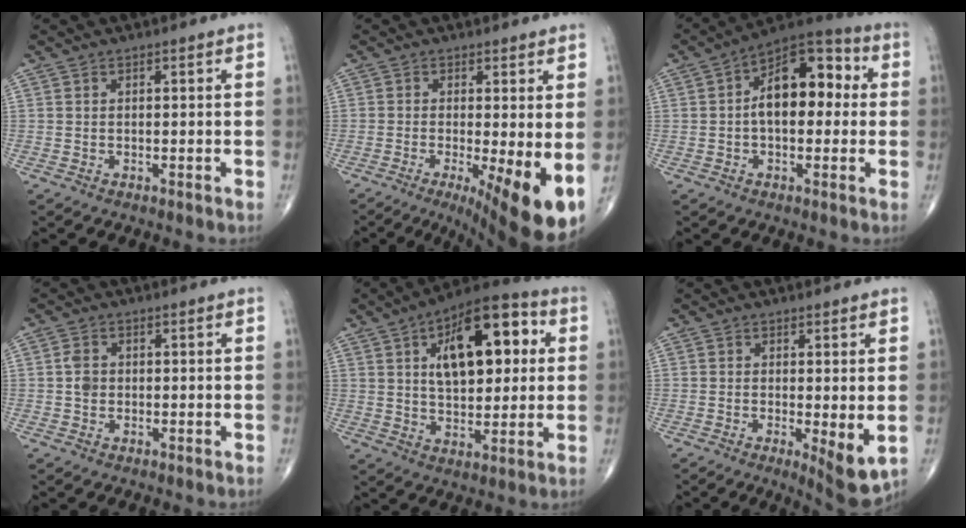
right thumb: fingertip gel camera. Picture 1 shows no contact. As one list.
[{"total": 12.5, "force": [-3.0, 3.2, 11.8], "torque": [-0.160, -0.020, -0.035]}, {"total": 14.1, "force": [1.3, 8.0, 11.5], "torque": [-0.147, 0.036, 0.006]}, {"total": 2.6, "force": [0.0, 2.1, 1.5], "torque": [-0.024, 0.003, -0.003]}, {"total": 19.2, "force": [5.2, 9.6, 15.8], "torque": [-0.202, 0.010, 0.077]}, {"total": 6.2, "force": [-0.8, 1.8, 5.9], "torque": [-0.084, -0.020, -0.011]}]